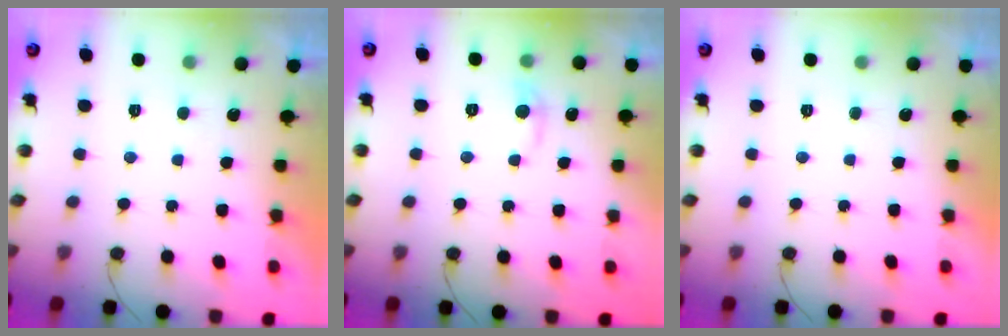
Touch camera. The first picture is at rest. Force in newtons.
{"total": 5.2, "press": 5.1, "slide": 0.8}
{"total": 0.0}